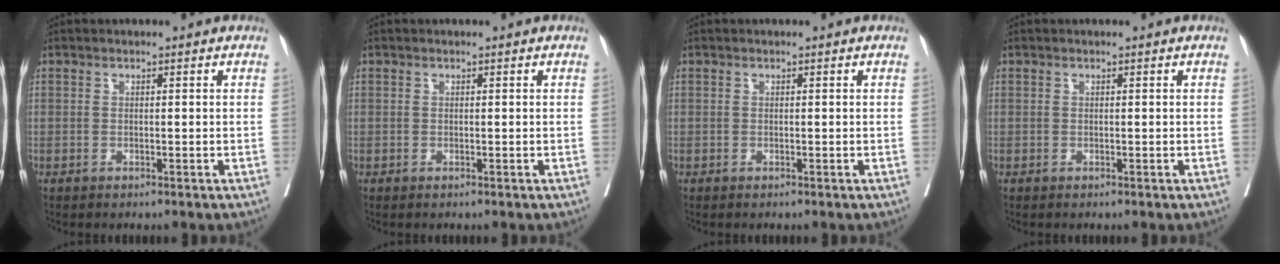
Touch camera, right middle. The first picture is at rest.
{"total": 0.0}
{"total": 0.0}
{"total": 0.0}